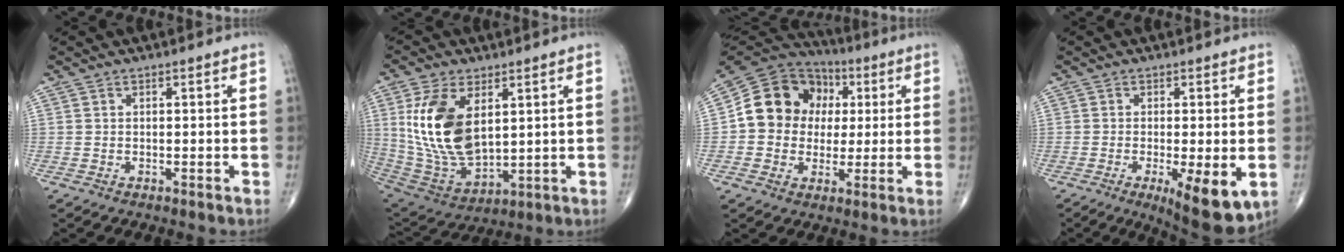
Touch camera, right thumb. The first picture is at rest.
{"total": 17.6, "force": [4.2, 9.6, 14.0], "torque": [-0.267, -0.025, 0.096]}
{"total": 15.0, "force": [1.6, 13.1, 7.1], "torque": [-0.089, 0.024, 0.022]}
{"total": 10.4, "force": [-3.1, 3.1, 9.4], "torque": [-0.136, -0.022, -0.042]}